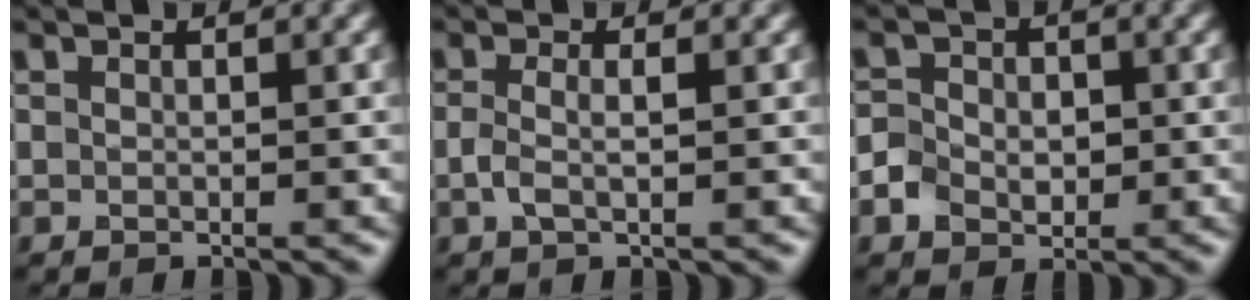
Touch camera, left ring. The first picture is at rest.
{"total": 1.6, "force": [-0.2, 0.5, 1.5], "torque": [-0.034, -0.001, -0.005]}
{"total": 3.8, "force": [-0.9, 3.3, 1.7], "torque": [-0.018, 0.000, -0.030]}